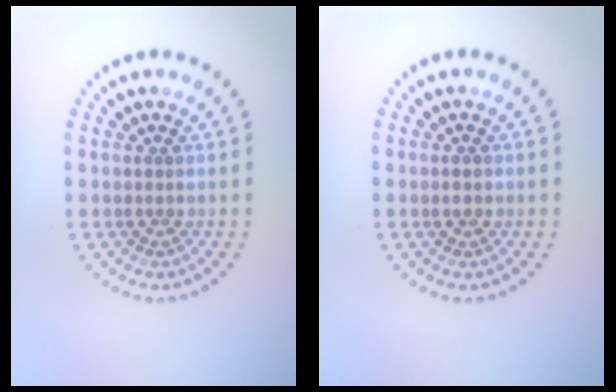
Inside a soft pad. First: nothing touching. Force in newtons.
{"total": 1.2, "press": 1.2, "slide": 0.1}